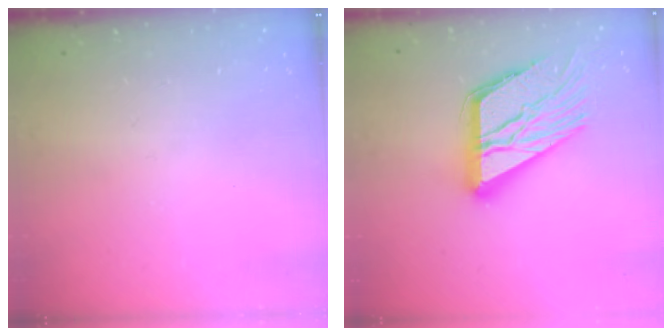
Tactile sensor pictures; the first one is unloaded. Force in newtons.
{"total": 18.9, "press": 18.8, "slide": 1.9}